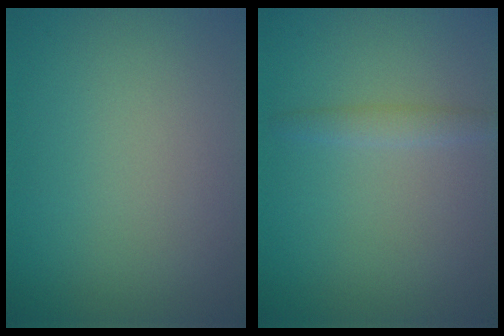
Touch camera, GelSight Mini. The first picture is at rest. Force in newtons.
{"total": 1.3, "press": 1.3, "slide": 0.1}